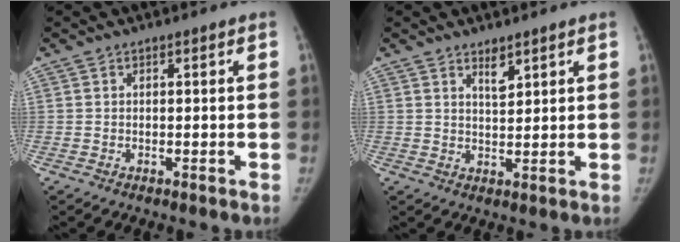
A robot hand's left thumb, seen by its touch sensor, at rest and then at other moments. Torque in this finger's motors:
{"motor_torque": [0.01, -0.21, 0.39, -0.30, 0.13]}